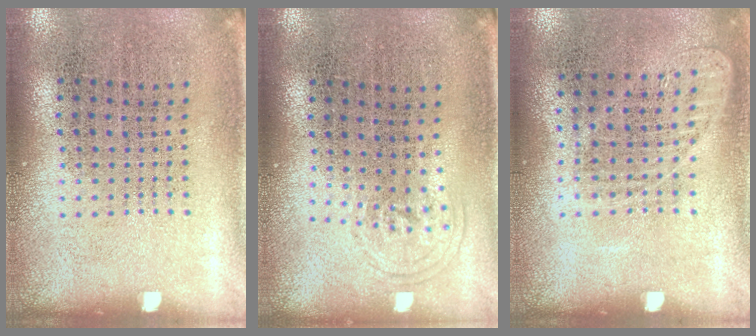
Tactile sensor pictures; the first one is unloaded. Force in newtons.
{"total": 0.7, "press": 0.6, "slide": 0.5}
{"total": 1.0, "press": 1.0, "slide": 0.3}